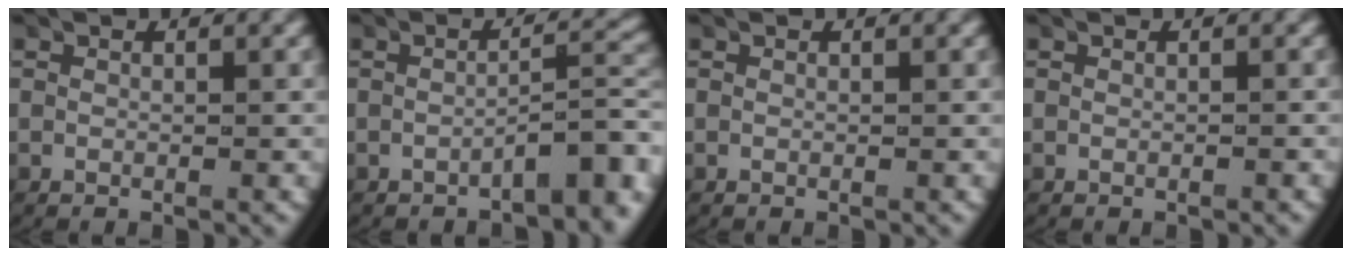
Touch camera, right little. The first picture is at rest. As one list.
[{"total": 4.3, "force": [-2.3, 1.0, 3.4], "torque": [-0.032, 0.007, -0.034]}, {"total": 0.0}, {"total": 0.0}]